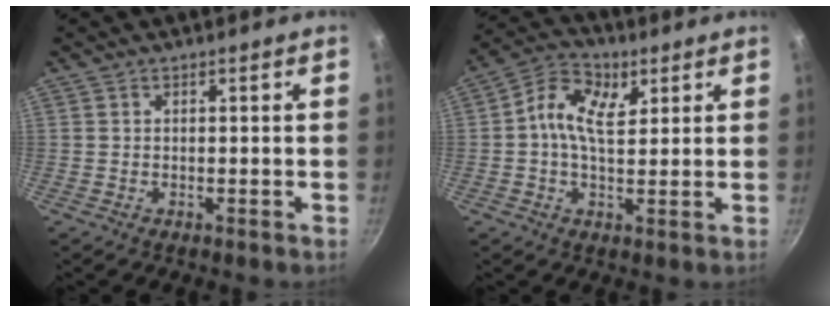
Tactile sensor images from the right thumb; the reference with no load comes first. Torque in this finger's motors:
{"motor_torque": [0.02, 0.02, 0.03, -0.03, 0.06]}